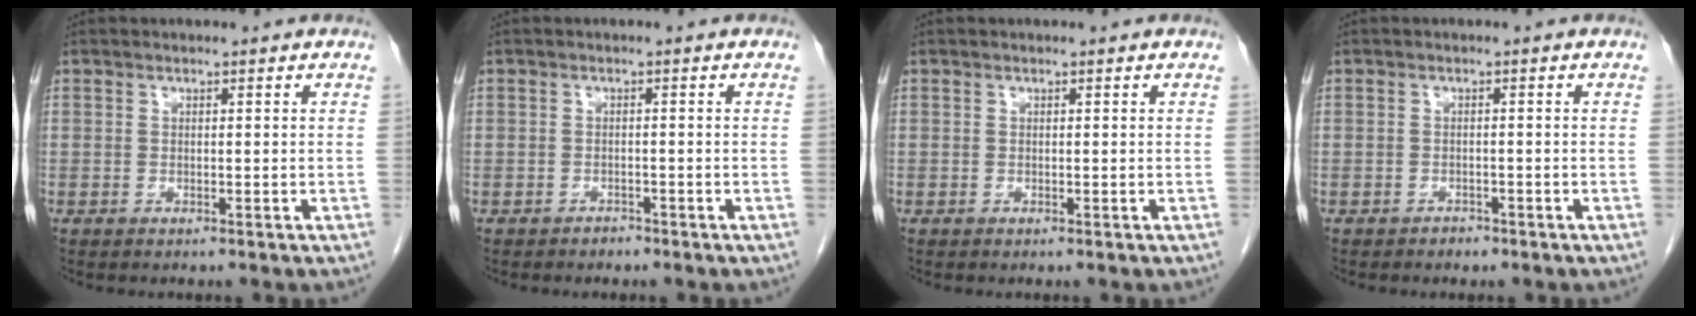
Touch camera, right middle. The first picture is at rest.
{"total": 1.0, "force": [-0.9, 0.5, 0.0], "torque": [-0.002, 0.002, -0.017]}
{"total": 0.0}
{"total": 1.1, "force": [-0.9, 0.6, 0.1], "torque": [-0.004, 0.002, -0.015]}